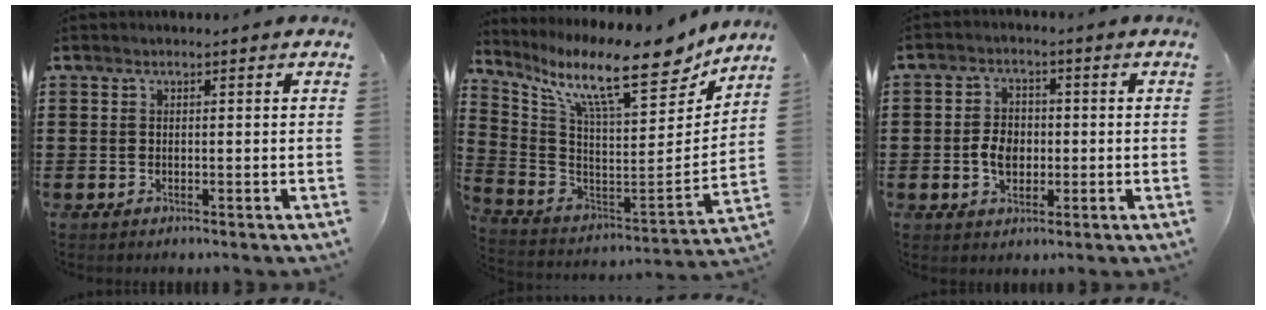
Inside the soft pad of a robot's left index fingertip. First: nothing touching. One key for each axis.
{"total": 13.9, "fx": 10.1, "fy": 2.5, "fz": 9.3, "tx": -0.200, "ty": -0.070, "tz": 0.166}
{"total": 4.4, "fx": -0.7, "fy": 3.1, "fz": 3.1, "tx": -0.061, "ty": 0.001, "tz": -0.018}